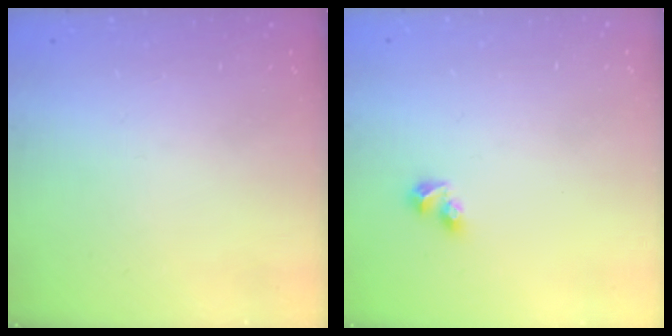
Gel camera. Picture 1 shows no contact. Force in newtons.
{"total": 3.9, "press": 3.8, "slide": 0.6}